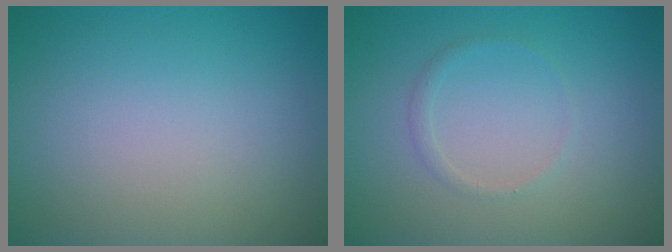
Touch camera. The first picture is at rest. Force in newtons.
{"total": 0.8, "press": 0.8, "slide": 0.0}